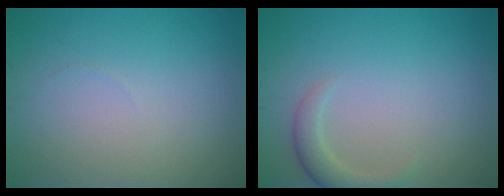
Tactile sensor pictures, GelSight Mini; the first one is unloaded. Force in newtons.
{"total": 2.2, "press": 2.2, "slide": 0.2}